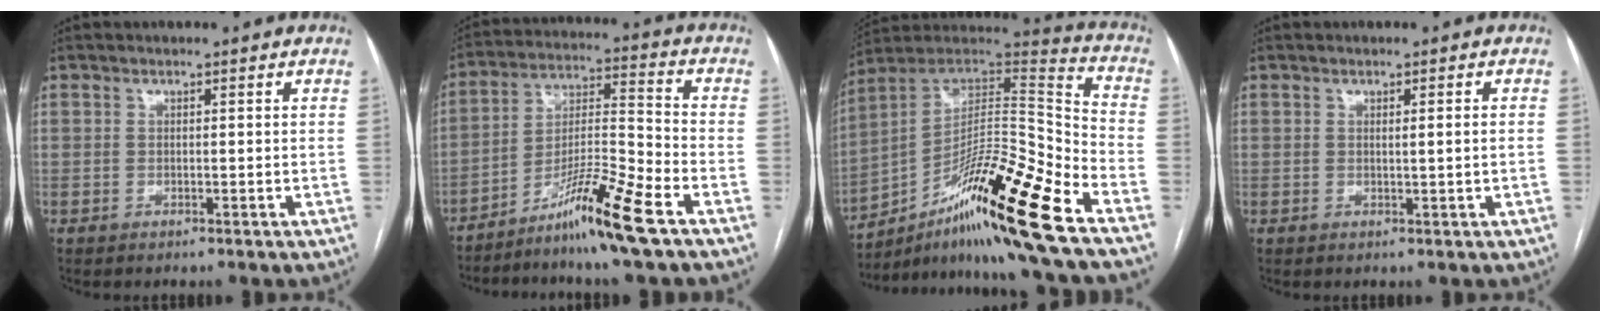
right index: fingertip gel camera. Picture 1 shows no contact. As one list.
[{"total": 12.2, "force": [-8.1, -1.0, 9.0], "torque": [-0.170, -0.015, -0.147]}, {"total": 22.9, "force": [-14.0, 0.2, 18.1], "torque": [-0.284, 0.005, -0.241]}, {"total": 1.5, "force": [0.1, -0.2, 1.5], "torque": [-0.025, 0.000, 0.002]}]